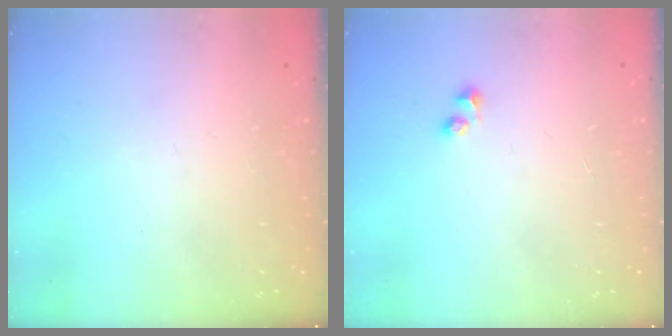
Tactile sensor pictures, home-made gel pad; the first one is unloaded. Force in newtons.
{"total": 1.8, "press": 1.7, "slide": 0.6}